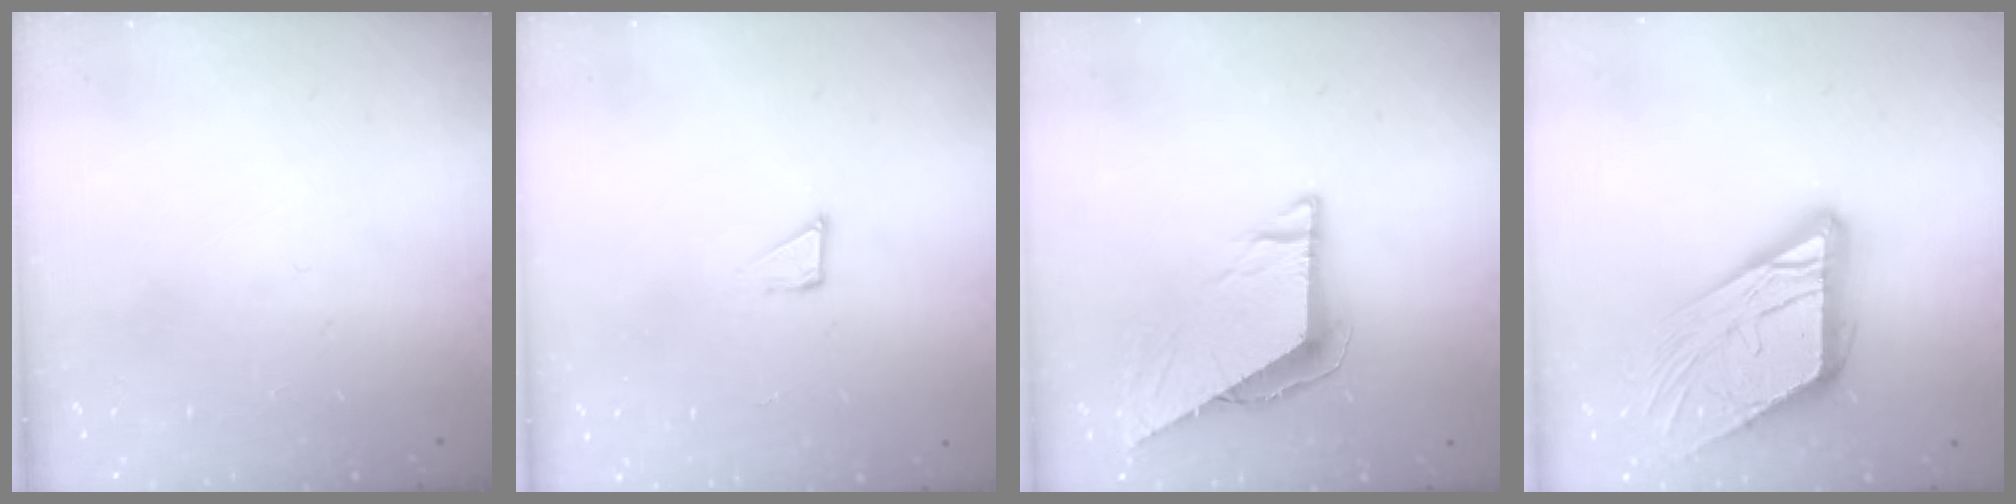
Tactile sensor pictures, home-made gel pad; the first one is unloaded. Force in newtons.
{"total": 2.3, "press": 2.3, "slide": 0.1}
{"total": 7.6, "press": 7.6, "slide": 0.3}
{"total": 15.7, "press": 15.6, "slide": 1.8}